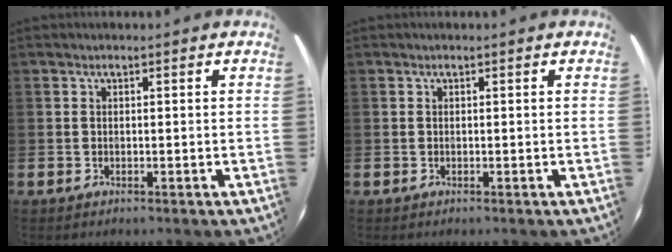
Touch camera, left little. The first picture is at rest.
{"total": 0.0}